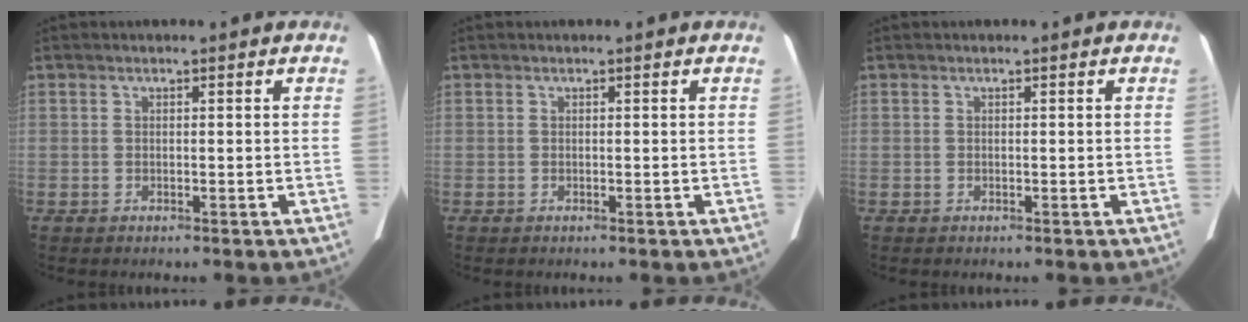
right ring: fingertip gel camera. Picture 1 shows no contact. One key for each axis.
{"total": 0.0}
{"total": 0.0}